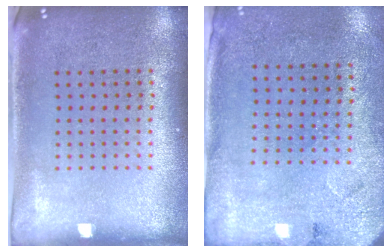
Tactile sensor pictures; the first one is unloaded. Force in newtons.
{"total": 2.7, "press": 2.2, "slide": 1.5}